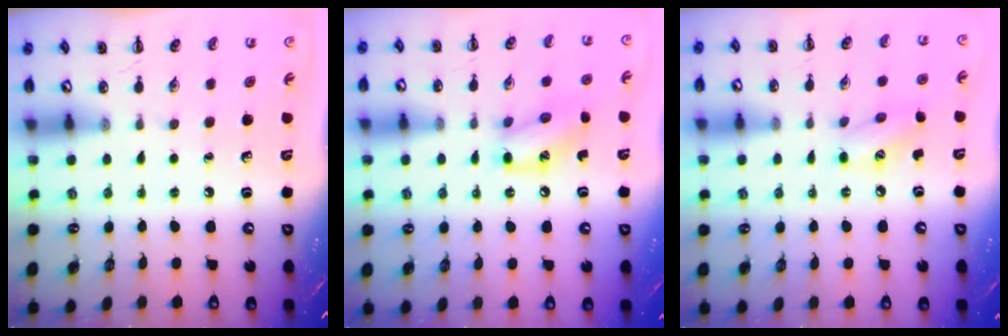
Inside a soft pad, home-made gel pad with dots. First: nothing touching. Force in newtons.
{"total": 12.0, "press": 11.8, "slide": 2.2}
{"total": 8.2, "press": 8.2, "slide": 0.7}